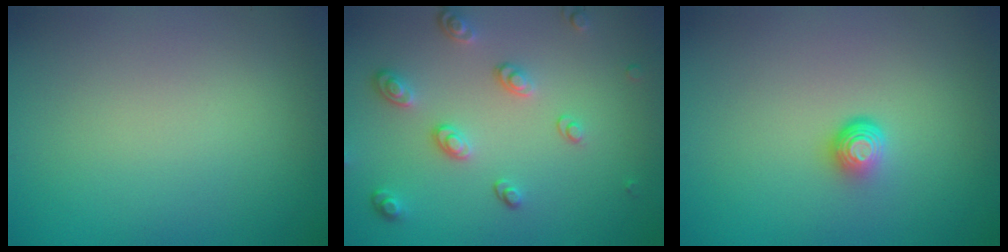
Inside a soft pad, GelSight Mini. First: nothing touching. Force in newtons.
{"total": 3.3, "press": 2.6, "slide": 2.1}
{"total": 1.7, "press": 1.1, "slide": 1.3}